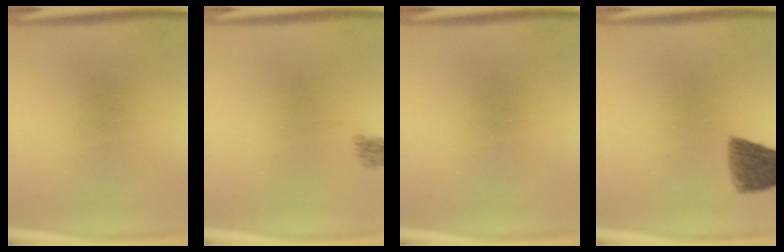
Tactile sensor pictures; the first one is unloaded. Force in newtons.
{"total": 1.8}
{"total": 0.0}
{"total": 7.2}